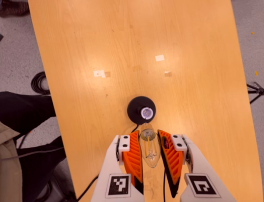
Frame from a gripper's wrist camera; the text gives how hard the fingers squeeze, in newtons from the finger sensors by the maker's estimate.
{"total": 17.1, "left": 18.2, "right": 16.1}